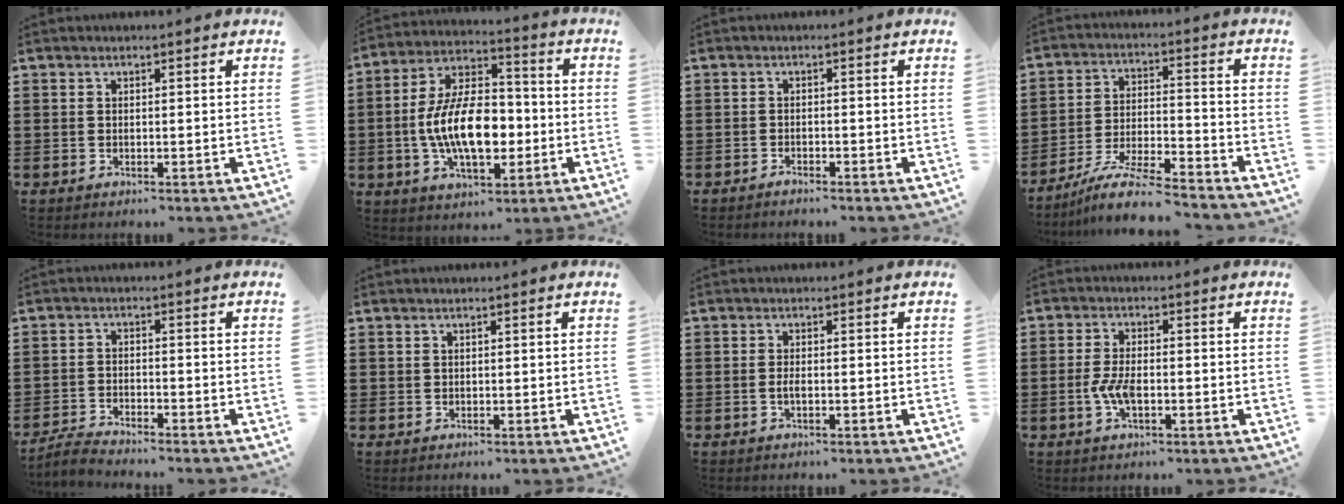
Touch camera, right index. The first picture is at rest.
{"total": 12.9, "force": [-2.0, 7.0, 10.7], "torque": [-0.224, 0.003, -0.040]}
{"total": 0.9, "force": [-0.8, 0.1, 0.2], "torque": [-0.007, -0.002, -0.017]}
{"total": 8.9, "force": [-8.0, 0.5, 3.9], "torque": [-0.079, 0.006, -0.157]}
{"total": 2.9, "force": [-2.9, 0.1, 0.4], "torque": [-0.018, 0.002, -0.063]}
{"total": 0.5, "force": [0.2, 0.5, 0.0], "torque": [-0.002, 0.004, 0.005]}
{"total": 1.4, "force": [-0.4, 0.4, 1.3], "torque": [-0.024, 0.000, -0.006]}
{"total": 4.3, "force": [-1.2, 1.6, 3.8], "torque": [-0.089, -0.007, -0.023]}